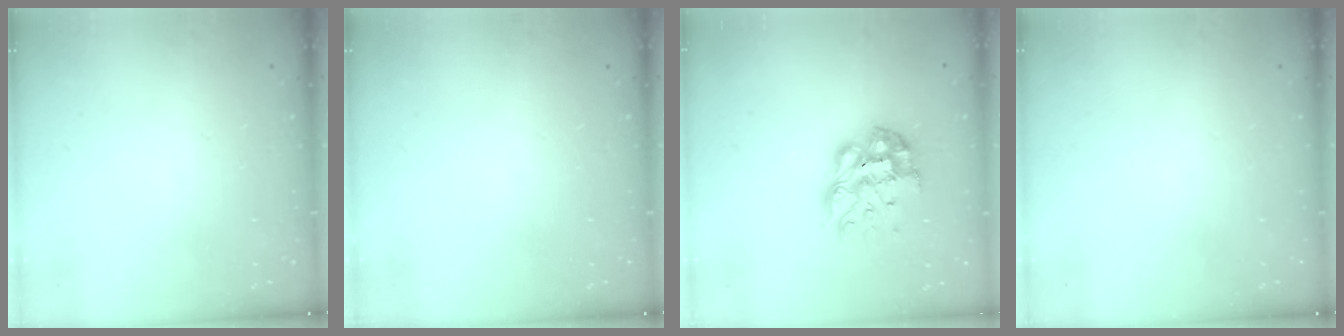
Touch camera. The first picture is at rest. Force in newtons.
{"total": 0.0}
{"total": 12.2, "press": 12.2, "slide": 1.1}
{"total": 0.0}